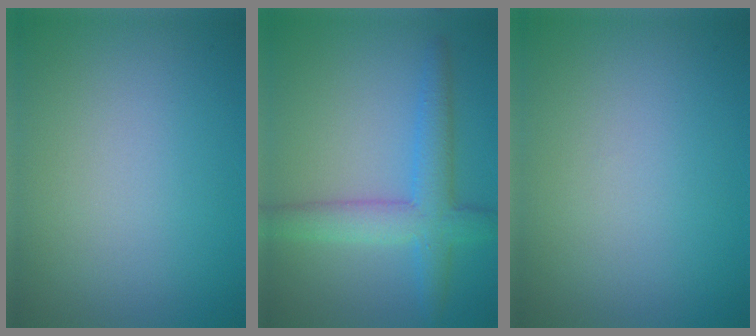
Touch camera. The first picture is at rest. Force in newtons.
{"total": 4.8, "press": 4.8, "slide": 0.1}
{"total": 0.0}